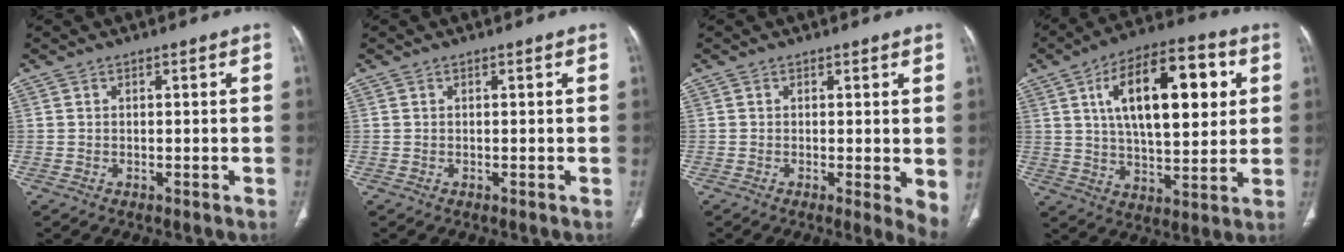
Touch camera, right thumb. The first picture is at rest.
{"total": 0.0}
{"total": 4.3, "force": [0.1, 1.2, 4.2], "torque": [-0.059, -0.013, -0.002]}
{"total": 21.0, "force": [5.9, 9.5, 17.8], "torque": [-0.255, -0.001, 0.090]}